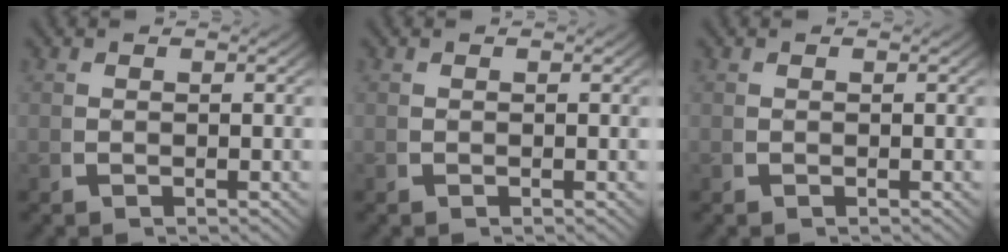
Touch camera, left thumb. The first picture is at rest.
{"total": 0.0}
{"total": 0.0}